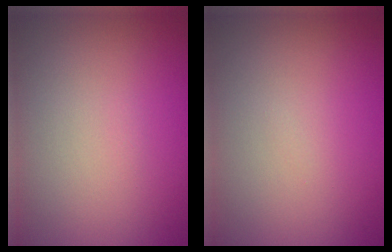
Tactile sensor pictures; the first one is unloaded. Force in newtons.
{"total": 0.0}